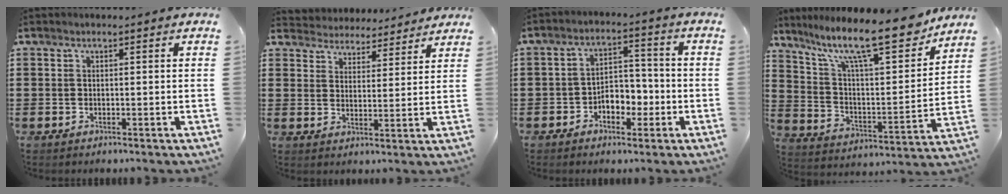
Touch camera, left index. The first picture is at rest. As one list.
[{"total": 4.0, "force": [4.0, 0.5, -0.7], "torque": [-0.008, -0.024, 0.068]}, {"total": 4.8, "force": [-2.3, 3.3, 2.6], "torque": [-0.045, 0.010, -0.048]}, {"total": 14.3, "force": [11.5, 2.8, 8.1], "torque": [-0.174, -0.067, 0.192]}]